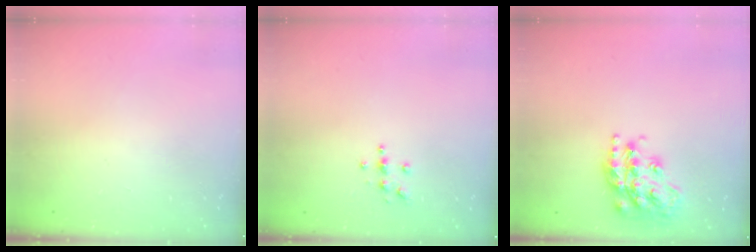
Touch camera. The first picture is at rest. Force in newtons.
{"total": 3.8, "press": 3.8, "slide": 0.4}
{"total": 20.0, "press": 19.9, "slide": 1.3}